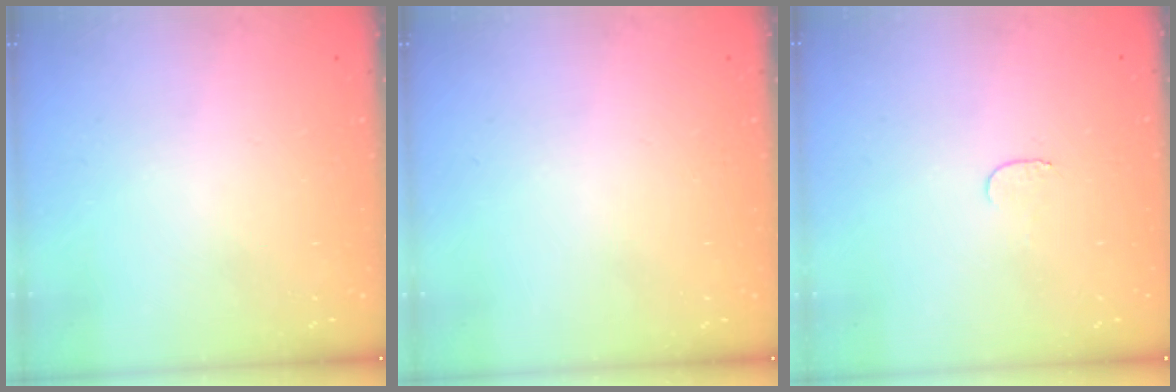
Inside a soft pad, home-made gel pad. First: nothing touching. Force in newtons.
{"total": 0.0}
{"total": 3.0, "press": 3.0, "slide": 0.3}